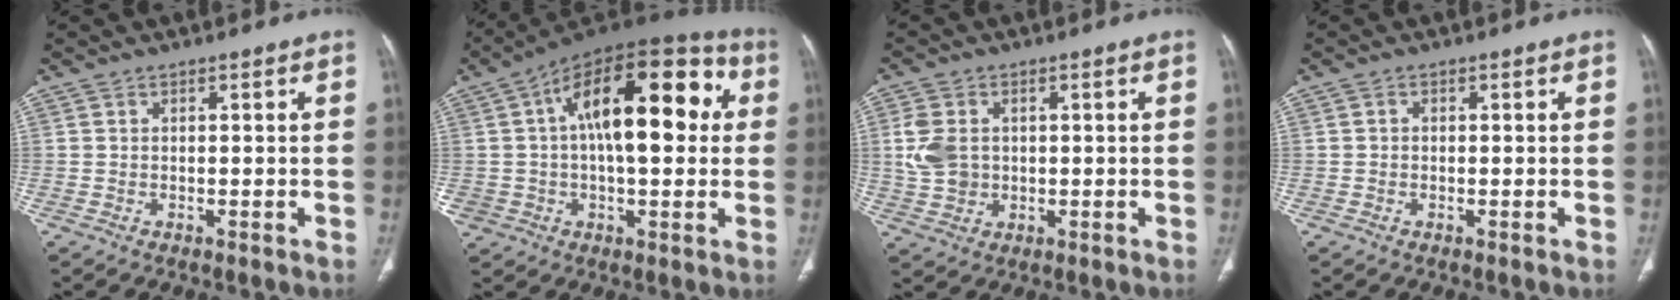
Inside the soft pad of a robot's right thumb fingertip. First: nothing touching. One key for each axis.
{"total": 24.2, "fx": 4.9, "fy": 13.0, "fz": 19.9, "tx": -0.300, "ty": 0.045, "tz": 0.069}
{"total": 6.8, "fx": 0.8, "fy": 5.2, "fz": 4.3, "tx": -0.084, "ty": -0.001, "tz": 0.022}
{"total": 0.7, "fx": -0.1, "fy": 0.6, "fz": 0.3, "tx": -0.002, "ty": 0.002, "tz": -0.002}